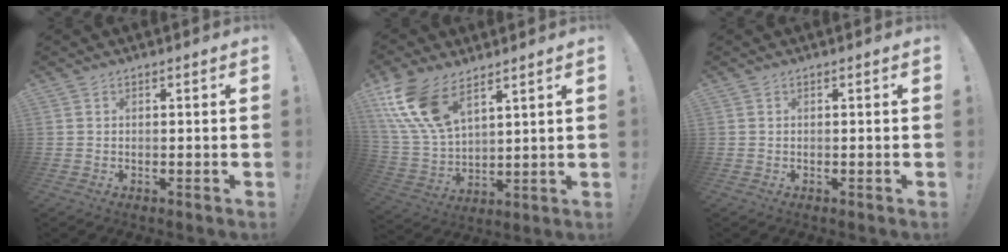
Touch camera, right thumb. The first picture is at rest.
{"total": 15.4, "force": [9.5, 7.6, 9.4], "torque": [-0.215, -0.048, 0.181]}
{"total": 0.0}